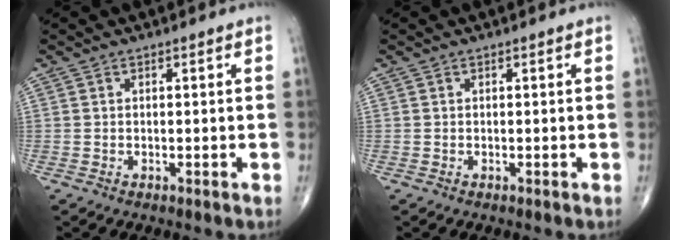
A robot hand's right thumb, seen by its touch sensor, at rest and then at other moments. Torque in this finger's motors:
{"motor_torque": [0.00, 0.00, 0.00, 0.00, 0.00]}